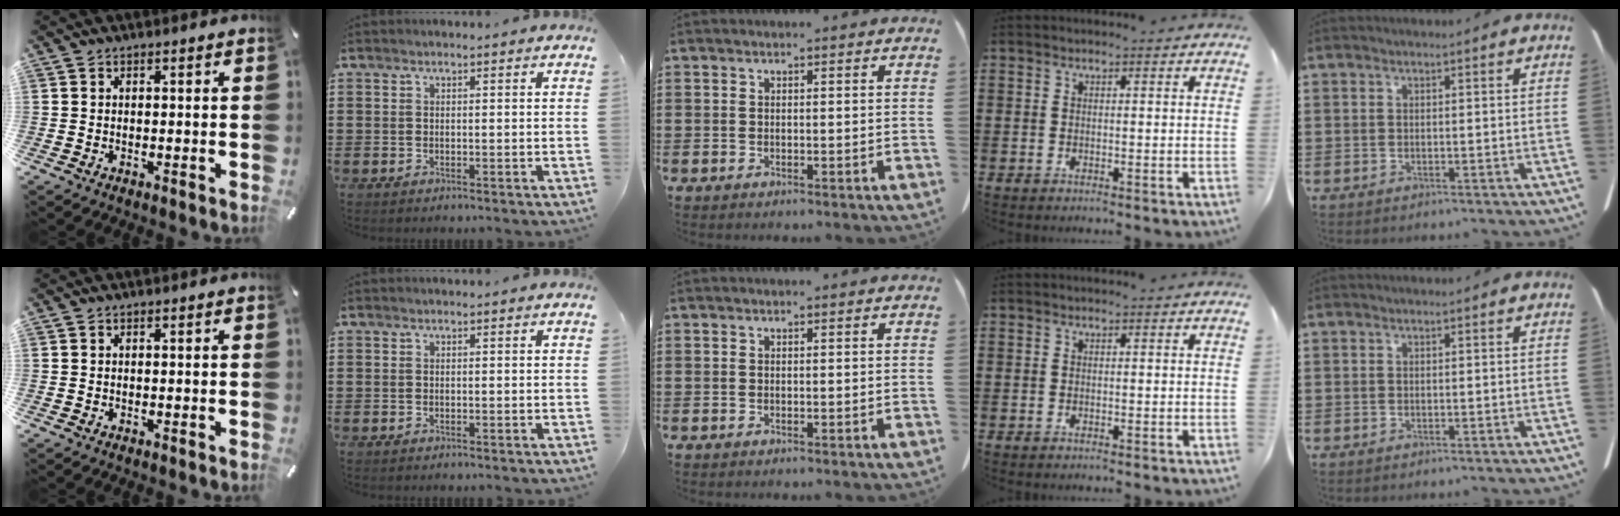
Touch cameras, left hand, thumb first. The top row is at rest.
{}